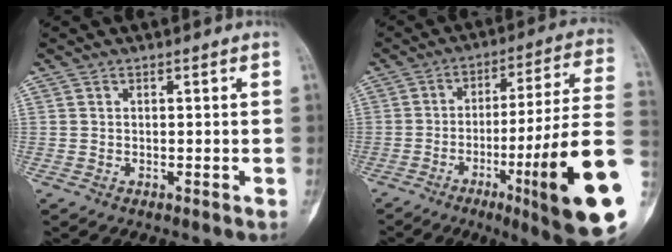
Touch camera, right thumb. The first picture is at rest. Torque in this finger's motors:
{"motor_torque": [2.94, 1.78, 1.89, -0.88, 0.50]}